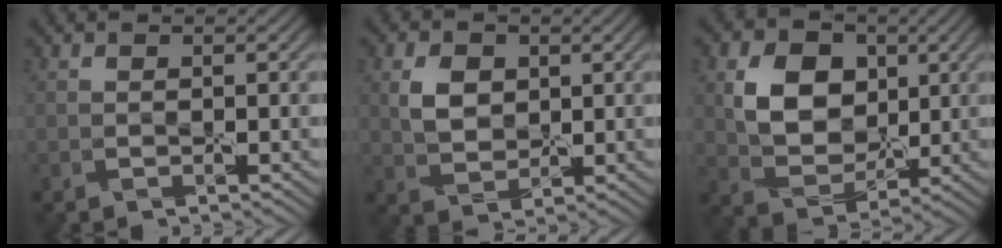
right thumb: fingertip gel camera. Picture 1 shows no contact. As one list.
[{"total": 4.5, "force": [1.3, 3.3, 2.7], "torque": [-0.064, 0.001, 0.025]}, {"total": 8.5, "force": [2.0, 6.4, 5.2], "torque": [-0.115, -0.002, 0.033]}]